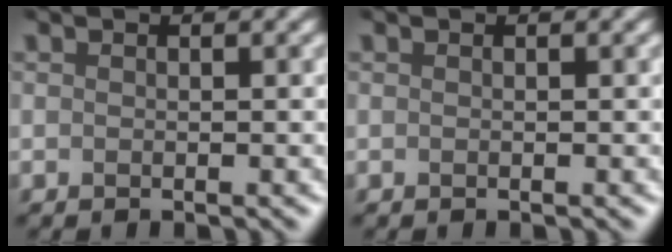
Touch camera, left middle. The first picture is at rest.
{"total": 0.0}